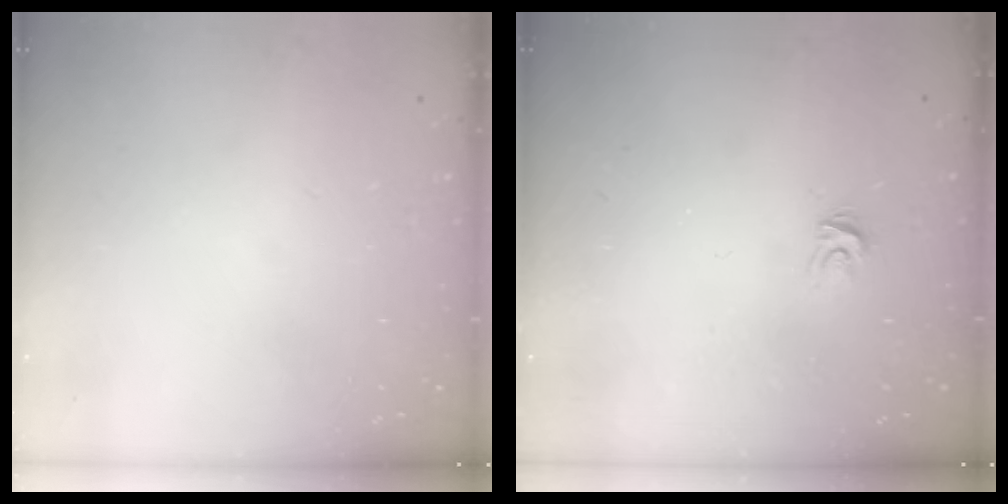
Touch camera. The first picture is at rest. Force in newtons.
{"total": 4.3, "press": 4.3, "slide": 0.2}